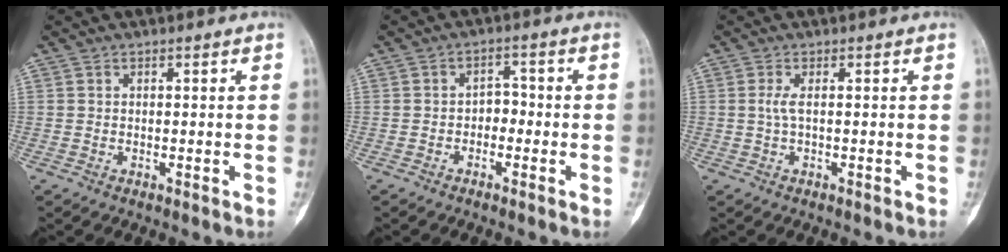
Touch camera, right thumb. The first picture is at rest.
{"total": 2.9, "force": [-1.1, 2.1, 1.6], "torque": [-0.006, 0.022, -0.026]}
{"total": 1.5, "force": [0.1, 0.2, 1.5], "torque": [-0.043, 0.001, 0.003]}